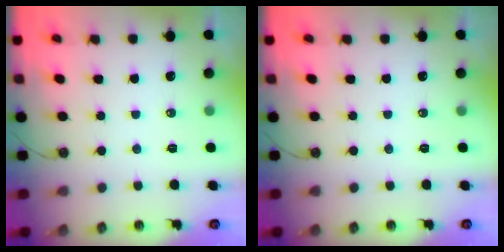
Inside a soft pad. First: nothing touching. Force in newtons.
{"total": 0.0}